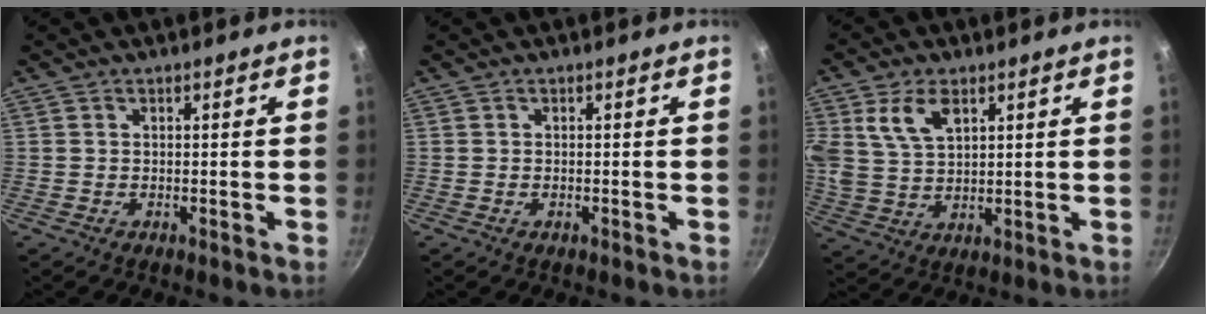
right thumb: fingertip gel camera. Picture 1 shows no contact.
{"total": 0.0}
{"total": 8.8, "force": [3.8, 5.2, 5.9], "torque": [-0.105, -0.013, 0.078]}